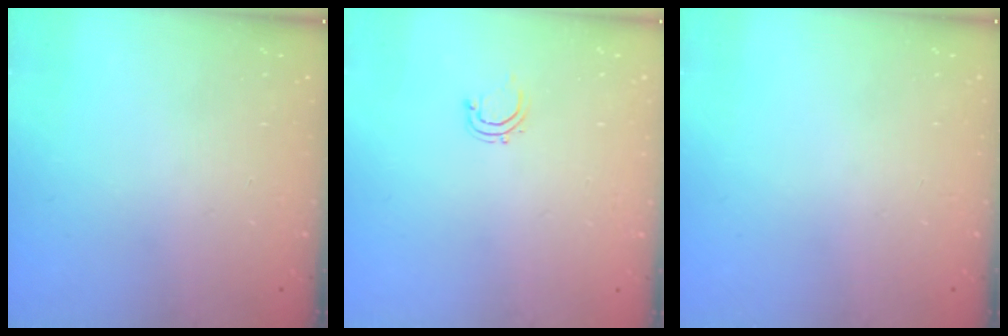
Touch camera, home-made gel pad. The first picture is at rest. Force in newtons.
{"total": 2.8, "press": 2.8, "slide": 0.5}
{"total": 0.0}